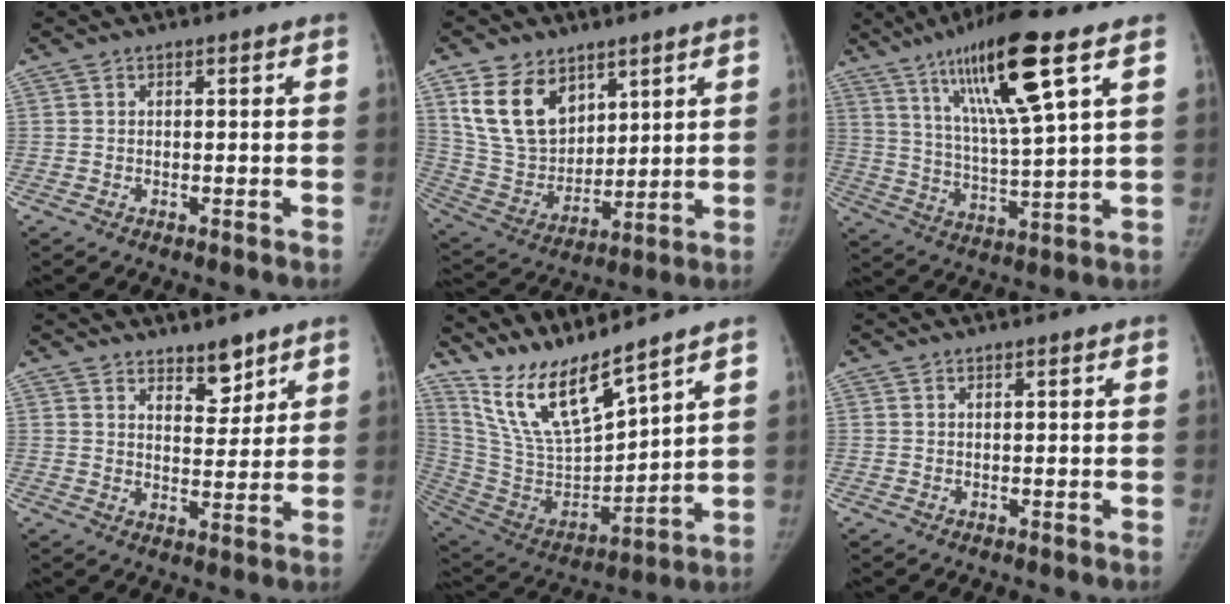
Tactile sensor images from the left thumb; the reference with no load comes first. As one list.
[{"total": 15.0, "force": [7.9, 10.1, 7.9], "torque": [-0.113, -0.040, 0.171]}, {"total": 17.5, "force": [9.1, 2.2, 14.8], "torque": [-0.264, -0.034, 0.166]}, {"total": 5.6, "force": [4.3, 2.4, 2.6], "torque": [-0.013, -0.036, 0.072]}, {"total": 16.1, "force": [13.5, 2.2, 8.5], "torque": [-0.146, -0.080, 0.281]}, {"total": 0.0}]